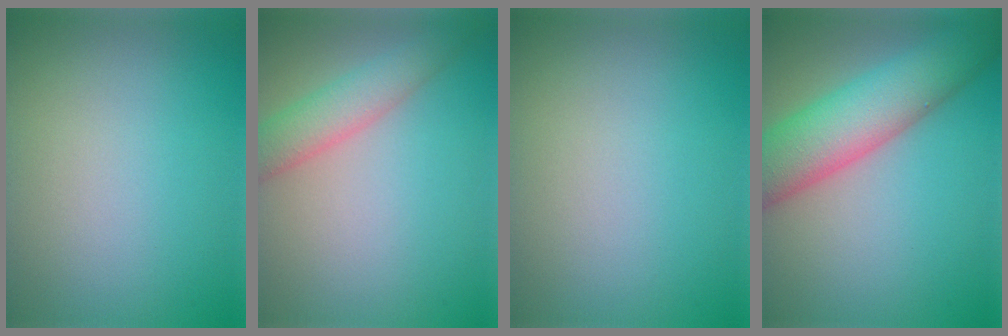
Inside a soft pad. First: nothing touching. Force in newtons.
{"total": 3.3, "press": 3.3, "slide": 0.2}
{"total": 0.0}
{"total": 8.2, "press": 8.2, "slide": 0.2}